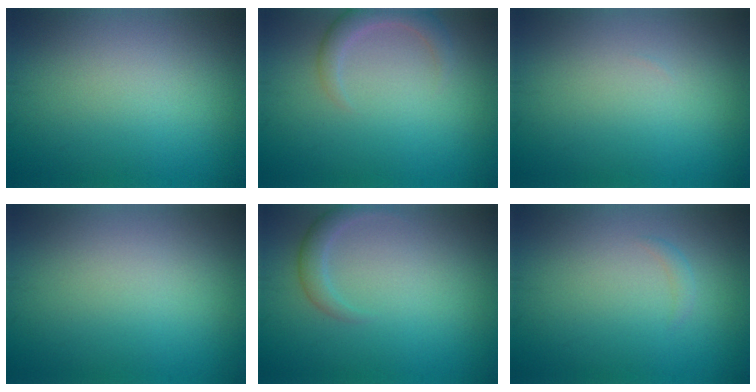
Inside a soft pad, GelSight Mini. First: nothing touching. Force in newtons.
{"total": 2.4, "press": 2.4, "slide": 0.3}
{"total": 0.0}
{"total": 0.0}
{"total": 1.7, "press": 1.7, "slide": 0.1}
{"total": 0.7, "press": 0.7, "slide": 0.0}